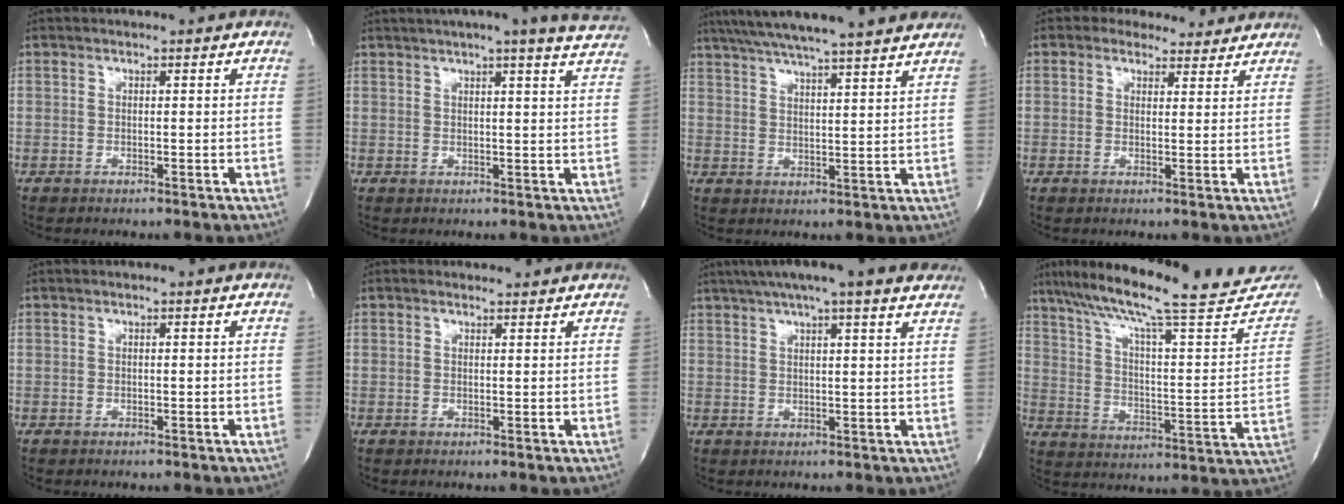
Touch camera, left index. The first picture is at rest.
{"total": 12.8, "force": [11.1, -0.6, 6.2], "torque": [-0.097, -0.012, 0.121]}
{"total": 19.9, "force": [17.2, 0.6, 9.9], "torque": [-0.172, 0.021, 0.237]}
{"total": 5.9, "force": [5.1, 2.7, 0.8], "torque": [-0.002, 0.007, 0.052]}
{"total": 0.0}
{"total": 1.0, "force": [0.9, 0.4, -0.2], "torque": [-0.011, 0.000, 0.007]}
{"total": 14.6, "force": [11.7, 1.1, 8.7], "torque": [-0.145, 0.039, 0.147]}
{"total": 28.1, "force": [23.9, 3.1, 14.4], "torque": [-0.233, -0.040, 0.321]}